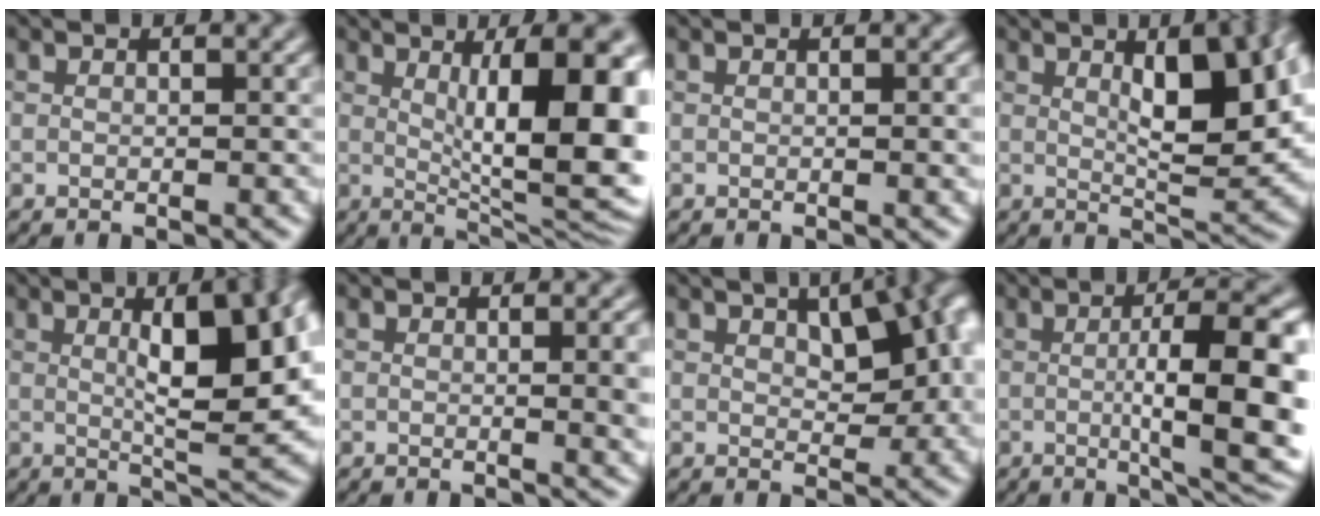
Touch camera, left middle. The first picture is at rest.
{"total": 12.1, "force": [1.8, 3.3, 11.5], "torque": [-0.146, -0.006, 0.034]}
{"total": 1.3, "force": [0.1, 0.3, 1.3], "torque": [-0.014, 0.001, -0.001]}
{"total": 10.0, "force": [2.4, 3.1, 9.2], "torque": [-0.130, 0.005, 0.040]}
{"total": 10.8, "force": [2.1, 3.0, 10.2], "torque": [-0.137, 0.004, 0.035]}
{"total": 3.9, "force": [0.2, 1.2, 3.6], "torque": [-0.037, 0.004, 0.000]}
{"total": 8.2, "force": [2.4, 4.2, 6.6], "torque": [-0.071, 0.015, 0.035]}
{"total": 10.2, "force": [-0.4, 2.5, 9.9], "torque": [-0.130, -0.007, -0.001]}